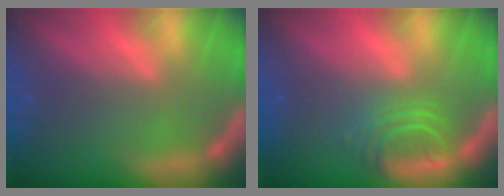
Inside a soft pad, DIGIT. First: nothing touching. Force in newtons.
{"total": 4.0}